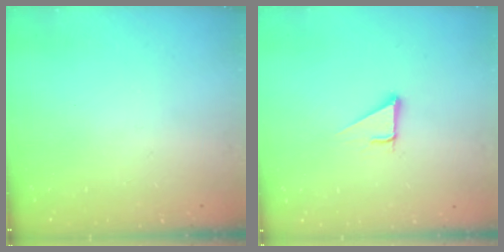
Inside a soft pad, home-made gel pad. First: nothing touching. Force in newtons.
{"total": 2.9, "press": 2.9, "slide": 0.1}